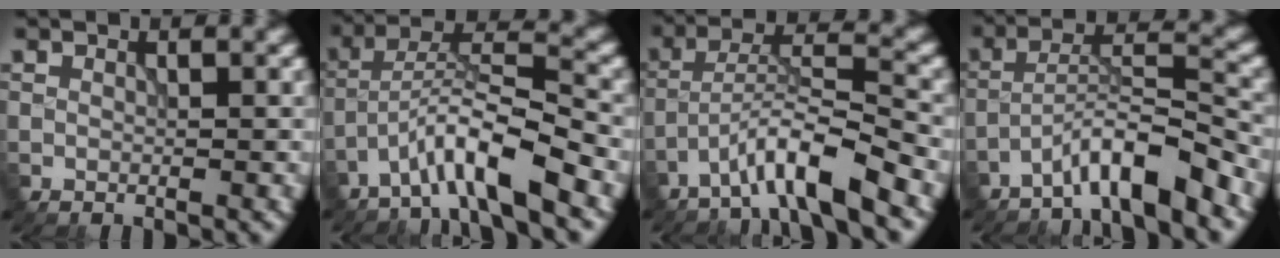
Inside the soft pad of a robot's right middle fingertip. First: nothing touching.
{"total": 6.5, "force": [-4.3, 0.9, 4.8], "torque": [-0.084, 0.015, -0.083]}
{"total": 6.0, "force": [-4.1, 0.6, 4.3], "torque": [-0.072, 0.015, -0.078]}
{"total": 6.1, "force": [-4.5, 0.8, 4.1], "torque": [-0.066, 0.016, -0.082]}